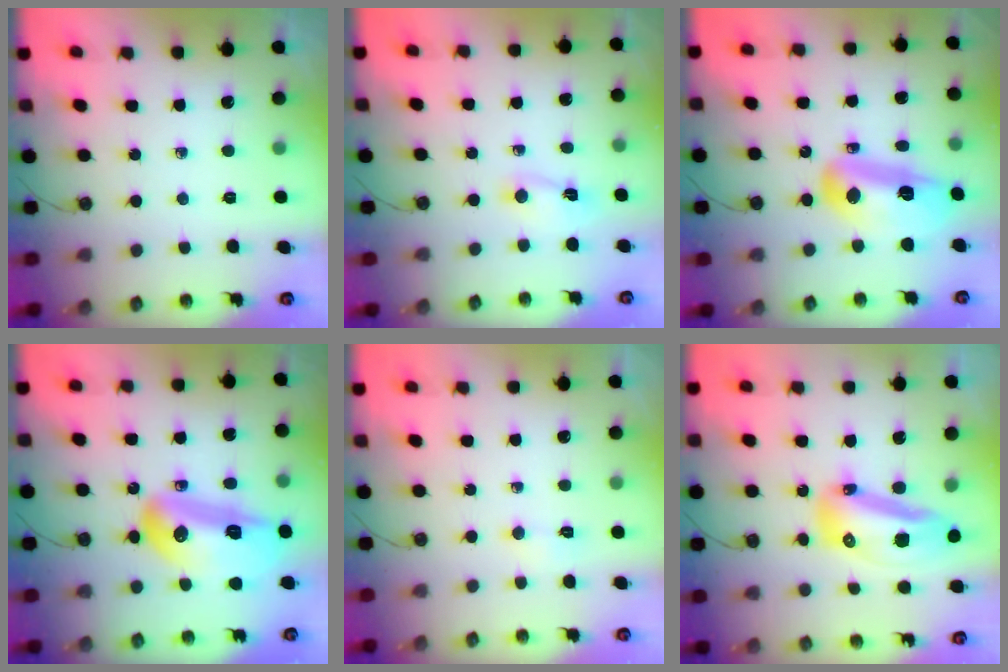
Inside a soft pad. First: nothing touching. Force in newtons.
{"total": 1.8, "press": 1.8, "slide": 0.3}
{"total": 26.1, "press": 20.0, "slide": 16.7}
{"total": 18.3, "press": 18.1, "slide": 2.5}
{"total": 3.9, "press": 3.9, "slide": 0.6}
{"total": 14.7, "press": 14.6, "slide": 1.7}